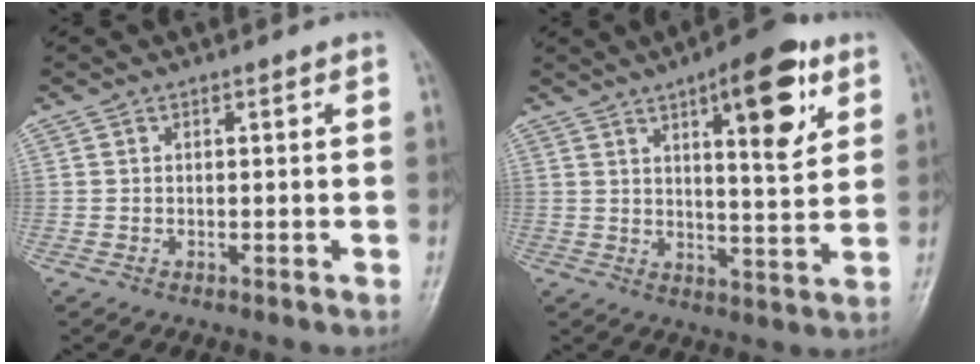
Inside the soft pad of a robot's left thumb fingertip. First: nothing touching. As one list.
[{"total": 13.6, "force": [6.2, 4.4, 11.2], "torque": [-0.132, -0.028, 0.086]}]